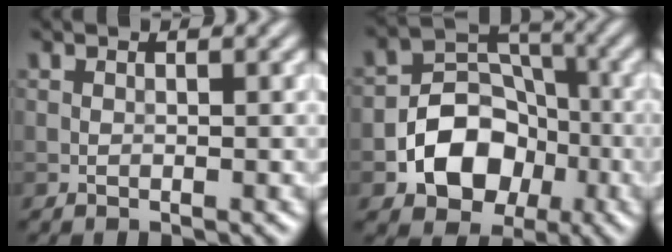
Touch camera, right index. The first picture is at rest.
{"total": 7.2, "force": [-2.6, 5.5, 3.9], "torque": [-0.047, -0.001, -0.046]}